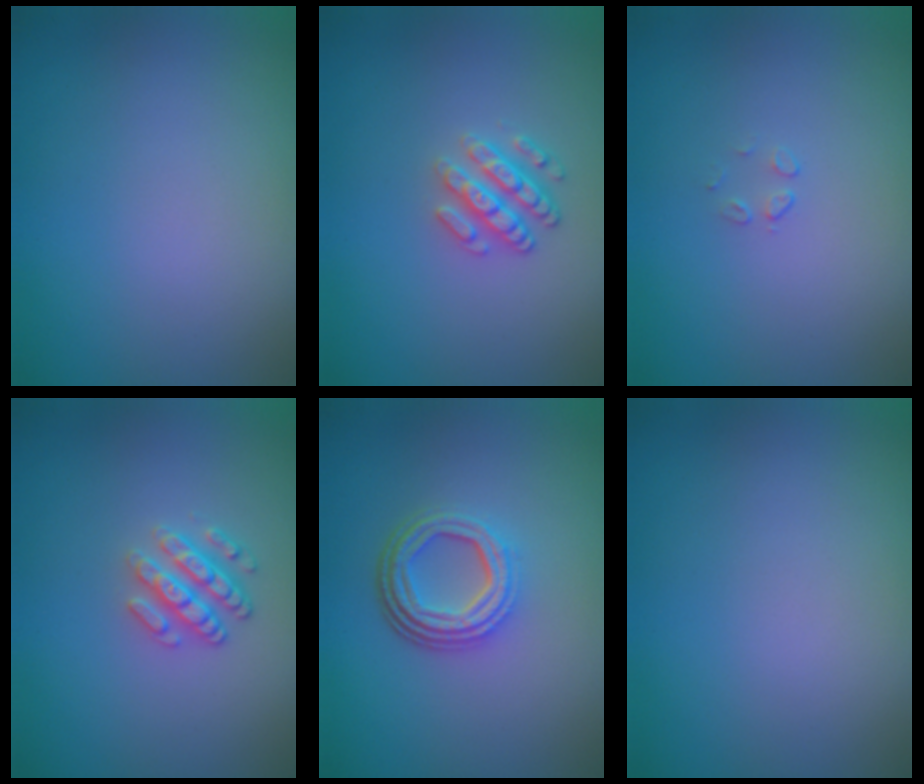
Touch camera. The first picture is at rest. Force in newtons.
{"total": 2.5, "press": 2.4, "slide": 0.8}
{"total": 0.5, "press": 0.2, "slide": 0.5}
{"total": 2.5, "press": 2.4, "slide": 0.8}
{"total": 4.5, "press": 3.3, "slide": 3.1}
{"total": 0.0}